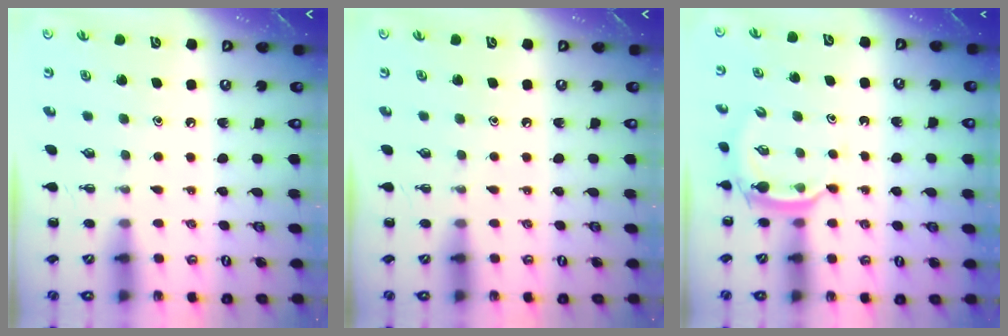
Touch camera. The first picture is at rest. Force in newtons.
{"total": 0.0}
{"total": 4.0, "press": 3.9, "slide": 0.8}